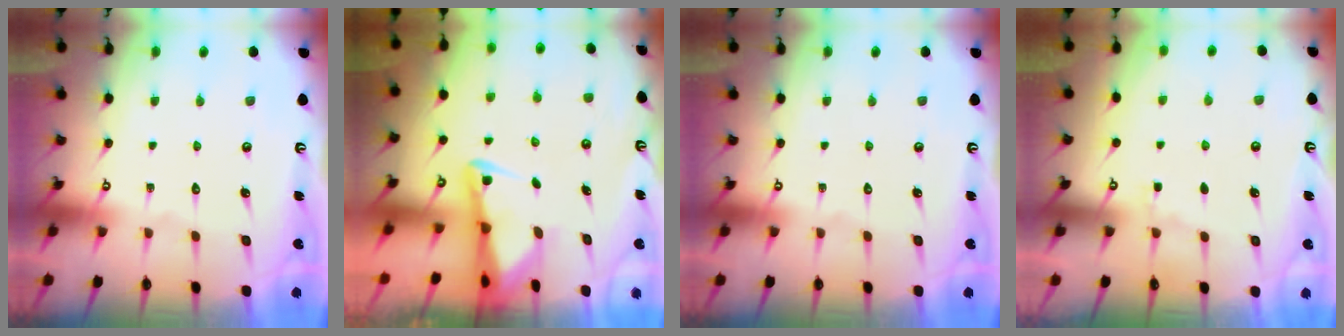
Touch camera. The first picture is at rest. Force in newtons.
{"total": 2.7, "press": 2.6, "slide": 0.6}
{"total": 0.0}
{"total": 2.6, "press": 2.6, "slide": 0.4}